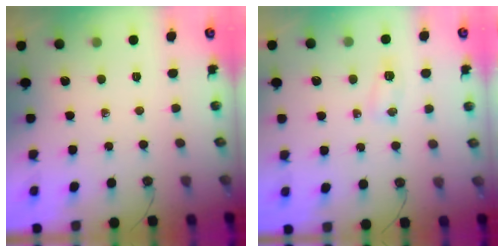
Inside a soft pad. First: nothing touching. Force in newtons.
{"total": 4.9, "press": 4.8, "slide": 0.9}